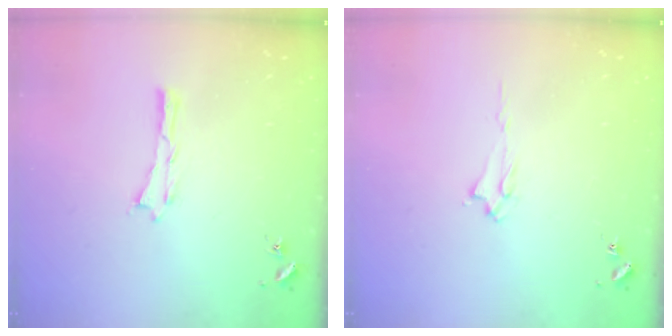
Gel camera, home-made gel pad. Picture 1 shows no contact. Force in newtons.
{"total": 1.9, "press": 1.8, "slide": 0.4}